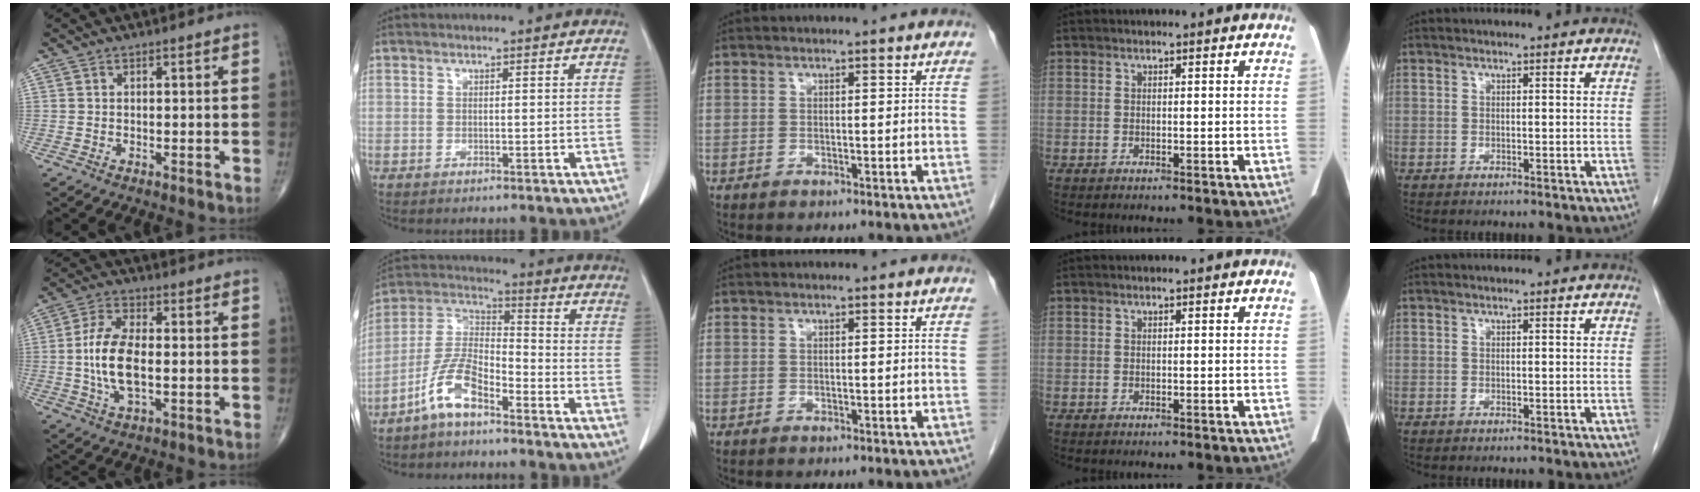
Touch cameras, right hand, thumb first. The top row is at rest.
{"thumb": {"total": 10.8, "force": [-0.7, 5.0, 9.5], "torque": [-0.195, 0.006, -0.015]}, "index": {"total": 9.1, "force": [-5.9, 2.8, 6.3], "torque": [-0.141, 0.005, -0.122]}}